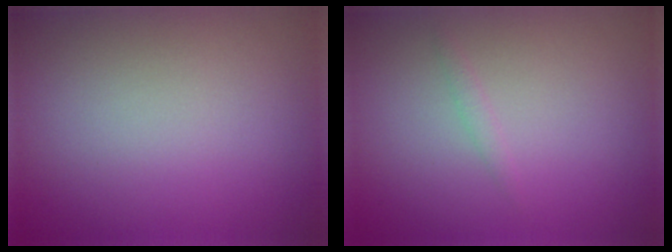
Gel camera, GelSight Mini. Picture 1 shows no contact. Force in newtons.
{"total": 0.7, "press": 0.7, "slide": 0.0}